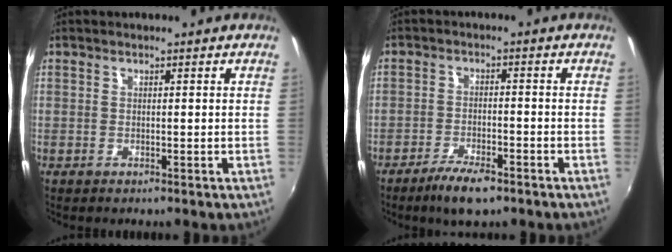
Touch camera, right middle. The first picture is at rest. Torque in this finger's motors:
{"motor_torque": [0.08, -0.07, 0.09, 0.03]}